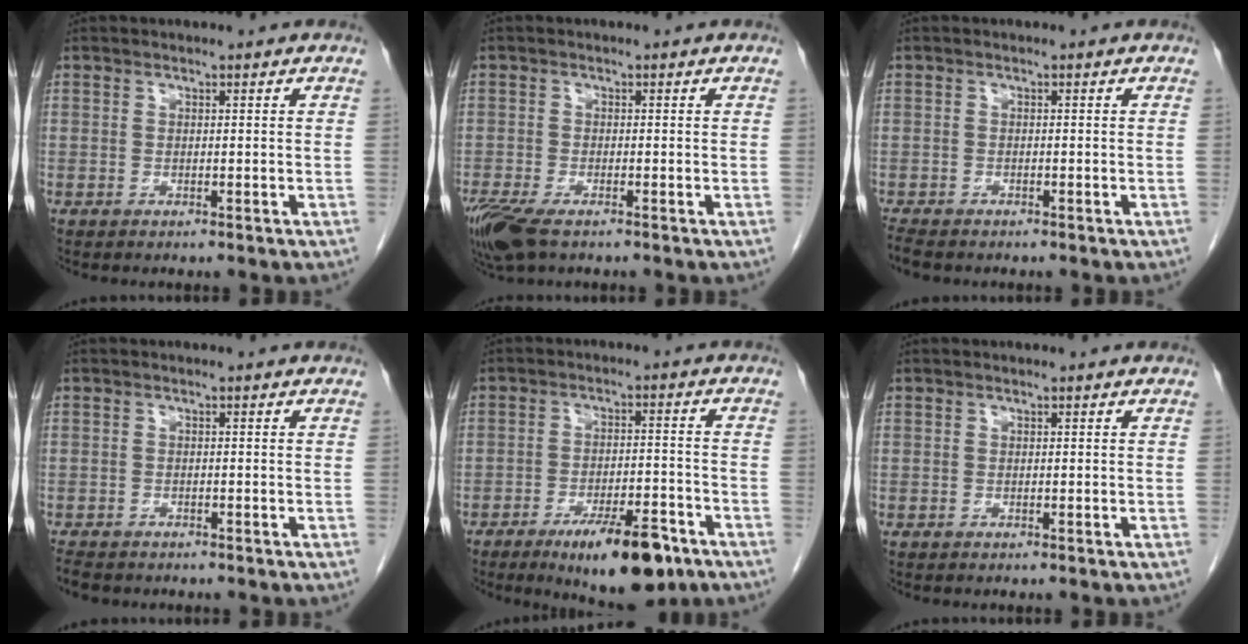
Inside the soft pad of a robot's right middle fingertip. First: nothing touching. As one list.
[{"total": 6.7, "force": [-4.5, 2.3, 4.4], "torque": [-0.089, -0.018, -0.081]}, {"total": 2.5, "force": [-2.1, 0.7, 1.1], "torque": [-0.030, -0.010, -0.034]}, {"total": 3.1, "force": [-2.6, 1.2, 1.0], "torque": [-0.026, -0.008, -0.039]}, {"total": 11.8, "force": [-7.4, 3.0, 8.7], "torque": [-0.127, -0.010, -0.109]}, {"total": 0.0}]